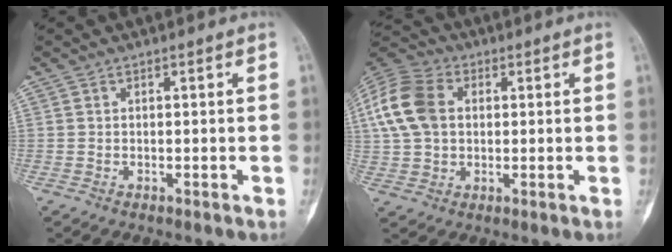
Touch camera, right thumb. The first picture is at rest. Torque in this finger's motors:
{"motor_torque": [-0.48, 1.18, 1.07, 0.05, 0.16]}